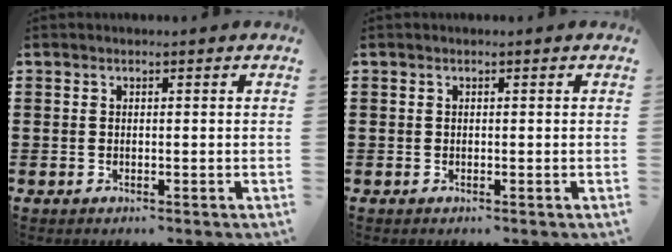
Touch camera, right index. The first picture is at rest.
{"total": 0.0}